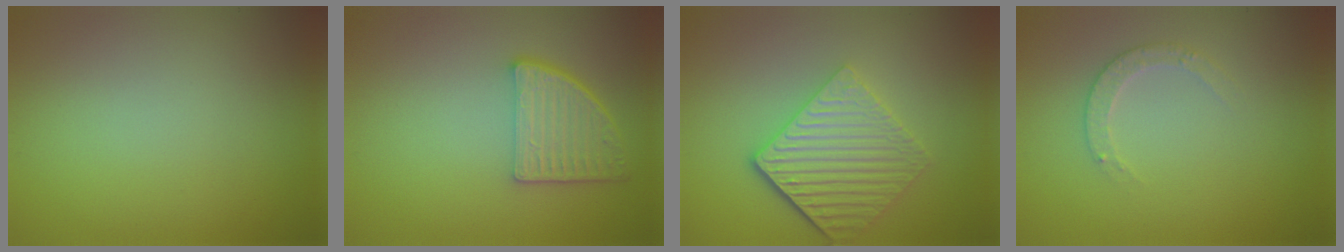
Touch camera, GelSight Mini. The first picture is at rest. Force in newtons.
{"total": 4.5, "press": 3.6, "slide": 2.7}
{"total": 5.5, "press": 4.2, "slide": 3.5}
{"total": 1.8, "press": 1.8, "slide": 0.4}